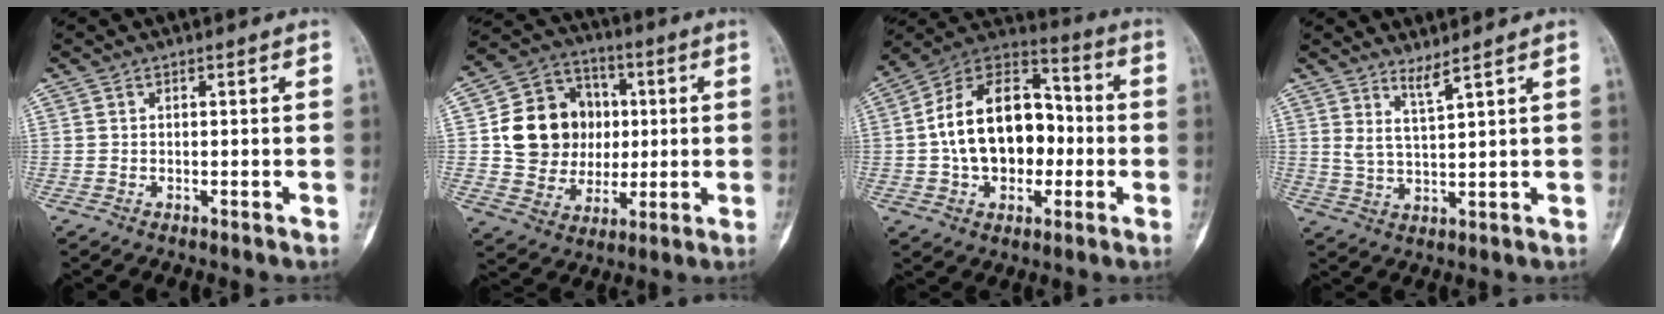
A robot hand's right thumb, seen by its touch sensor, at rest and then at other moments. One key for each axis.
{"total": 16.5, "fx": 1.7, "fy": 14.3, "fz": 8.1, "tx": -0.097, "ty": 0.017, "tz": 0.039}
{"total": 20.0, "fx": -0.9, "fy": 13.4, "fz": 14.8, "tx": -0.211, "ty": 0.039, "tz": -0.018}
{"total": 3.6, "fx": 2.8, "fy": -0.4, "fz": 2.3, "tx": -0.051, "ty": -0.040, "tz": 0.061}